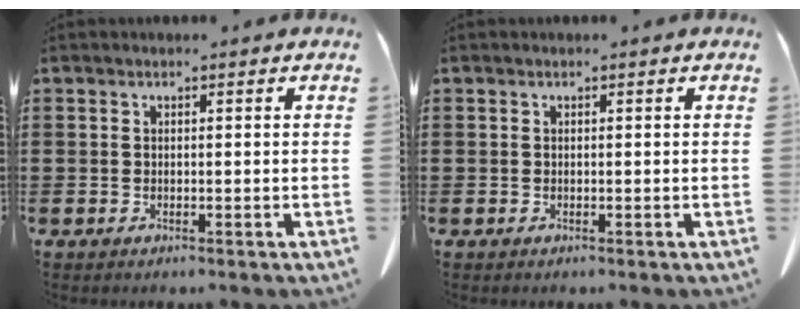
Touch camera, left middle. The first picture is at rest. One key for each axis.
{"total": 0.0}